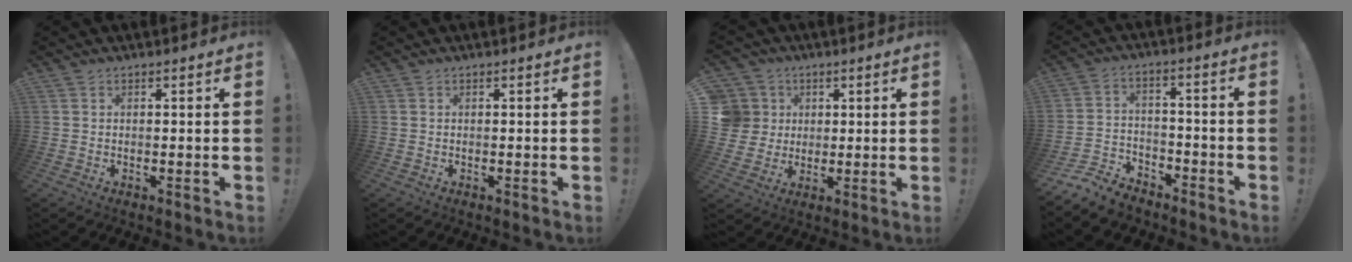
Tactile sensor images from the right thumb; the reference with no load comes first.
{"total": 0.0}
{"total": 8.7, "force": [2.2, 8.2, 2.0], "torque": [-0.034, -0.008, 0.050]}
{"total": 7.8, "force": [-6.6, 3.7, 1.9], "torque": [-0.037, 0.029, -0.124]}